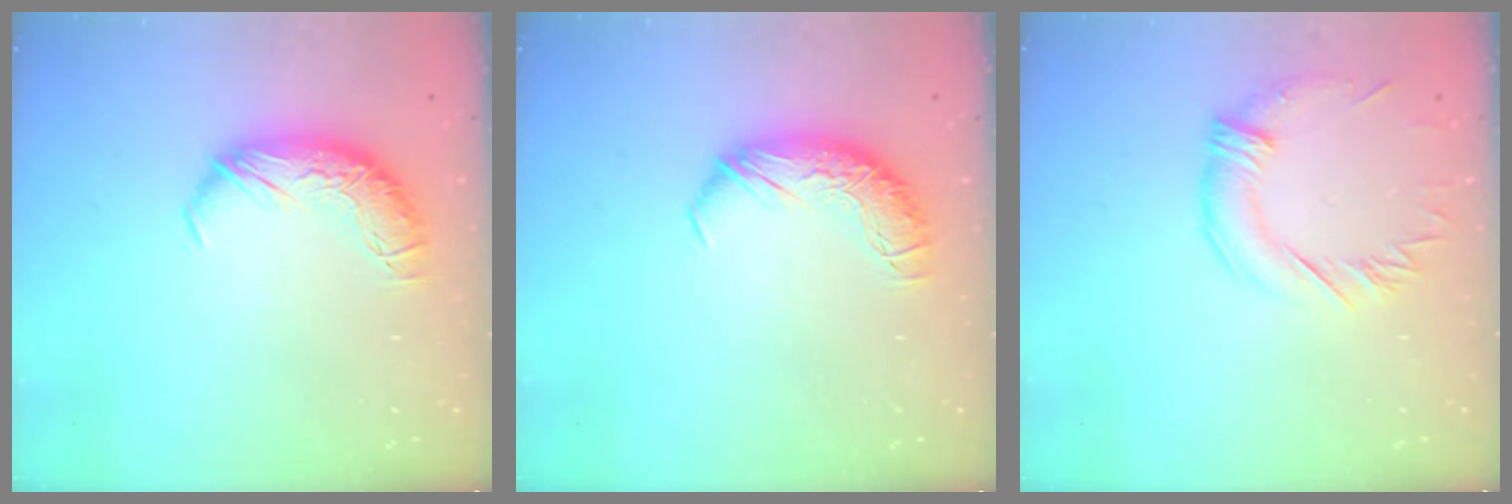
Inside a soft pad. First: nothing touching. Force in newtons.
{"total": 0.0}
{"total": 1.3, "press": 0.3, "slide": 1.3}